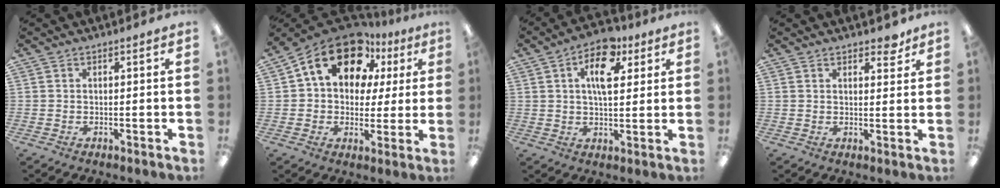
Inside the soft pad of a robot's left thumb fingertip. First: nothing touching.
{"total": 15.6, "force": [9.1, 9.6, 8.2], "torque": [-0.146, -0.041, 0.166]}
{"total": 11.8, "force": [4.8, 6.2, 8.7], "torque": [-0.120, -0.008, 0.078]}
{"total": 3.2, "force": [2.7, 1.3, 1.2], "torque": [-0.003, -0.012, 0.044]}